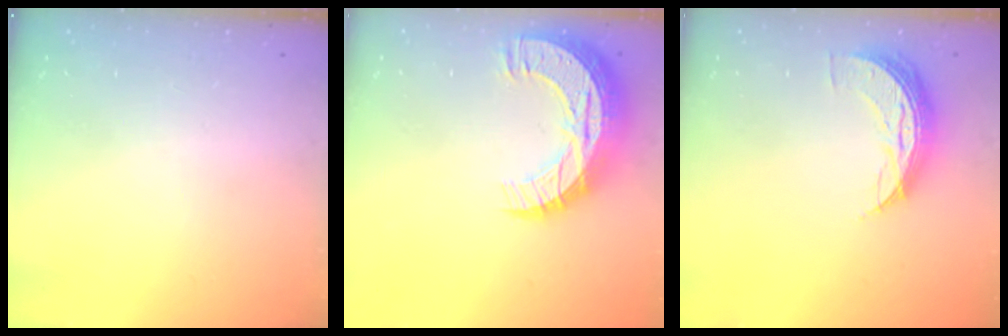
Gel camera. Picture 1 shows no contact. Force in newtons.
{"total": 16.4, "press": 16.4, "slide": 1.0}
{"total": 8.3, "press": 8.3, "slide": 0.5}